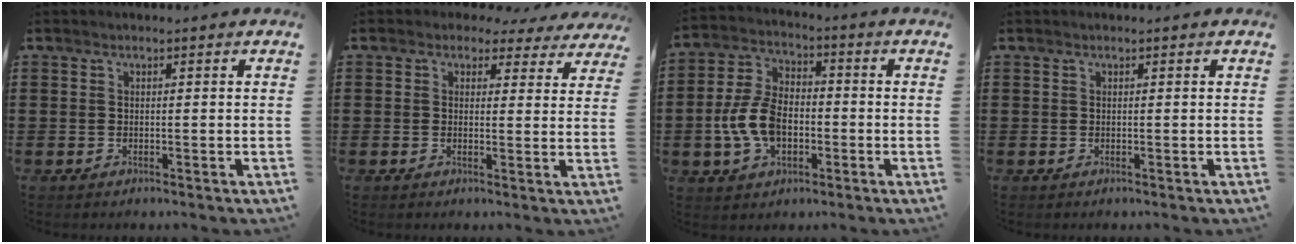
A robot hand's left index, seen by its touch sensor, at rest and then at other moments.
{"total": 2.6, "force": [1.9, 1.5, 1.0], "torque": [-0.021, -0.003, 0.031]}
{"total": 9.4, "force": [-2.3, 5.8, 7.0], "torque": [-0.168, 0.007, -0.048]}
{"total": 0.0}